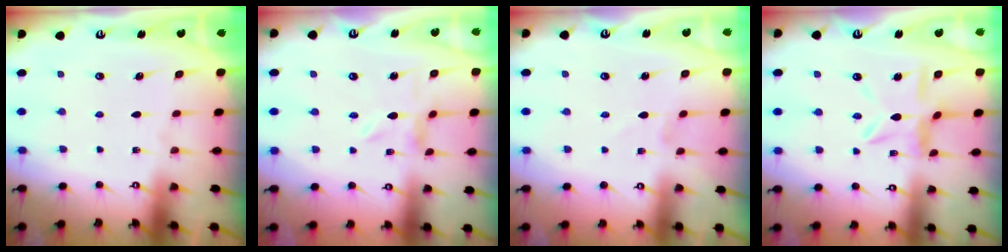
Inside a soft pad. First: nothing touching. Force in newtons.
{"total": 0.0}
{"total": 1.3, "press": 1.3, "slide": 0.1}
{"total": 9.1, "press": 9.1, "slide": 0.9}